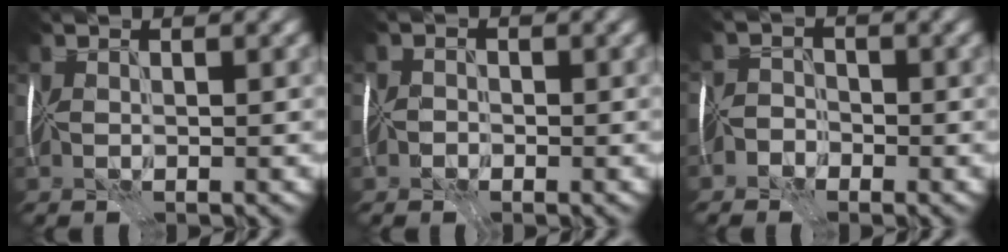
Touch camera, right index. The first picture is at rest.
{"total": 1.4, "force": [-1.2, 0.7, -0.3], "torque": [0.030, 0.007, -0.026]}
{"total": 2.5, "force": [-2.3, 0.9, -0.6], "torque": [0.039, 0.005, -0.047]}